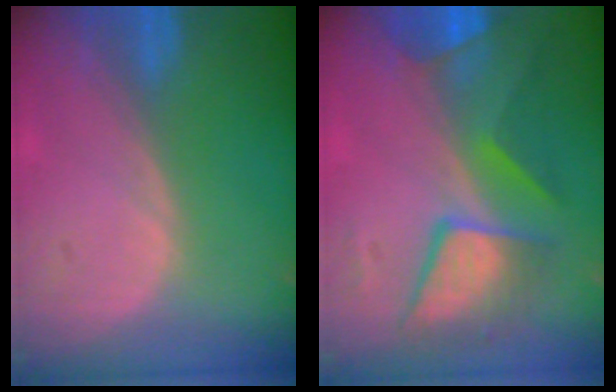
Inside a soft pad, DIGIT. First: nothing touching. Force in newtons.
{"total": 9.2, "press": 9.2, "slide": 0.6}